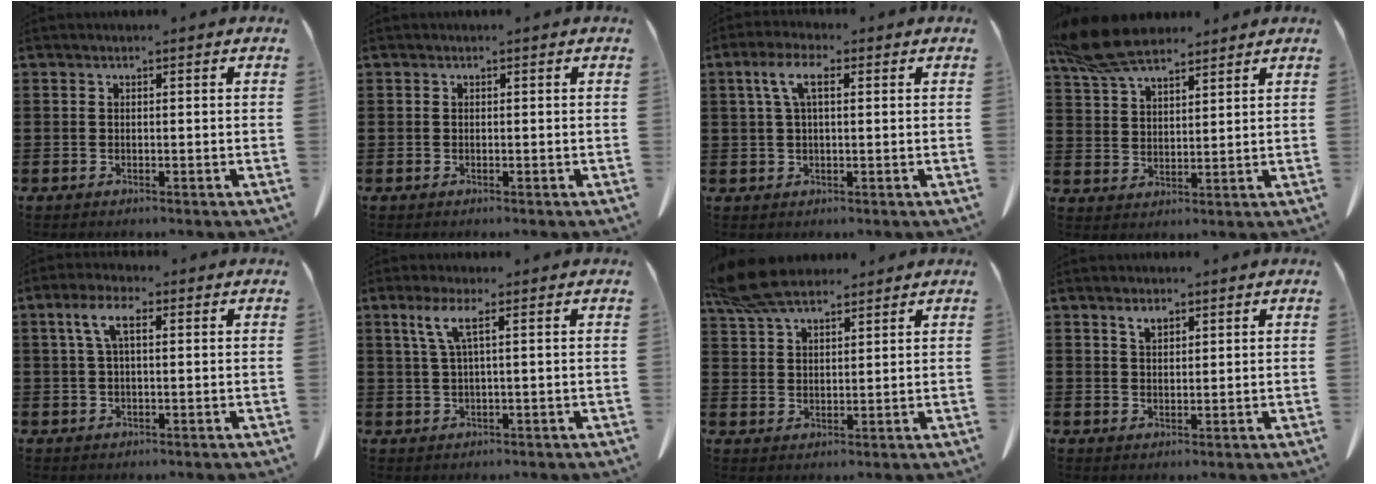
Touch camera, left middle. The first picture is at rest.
{"total": 0.0}
{"total": 5.4, "force": [1.6, 1.9, 4.8], "torque": [-0.108, 0.006, 0.025]}
{"total": 9.4, "force": [7.7, 2.8, 4.6], "torque": [-0.112, -0.012, 0.147]}
{"total": 5.3, "force": [1.6, 1.8, 4.7], "torque": [-0.107, 0.007, 0.025]}
{"total": 4.0, "force": [1.5, 0.1, 3.7], "torque": [-0.086, -0.006, 0.023]}
{"total": 8.1, "force": [6.7, 2.3, 3.9], "torque": [-0.096, -0.008, 0.128]}
{"total": 2.4, "force": [1.7, 0.9, 1.4], "torque": [-0.024, 0.000, 0.029]}